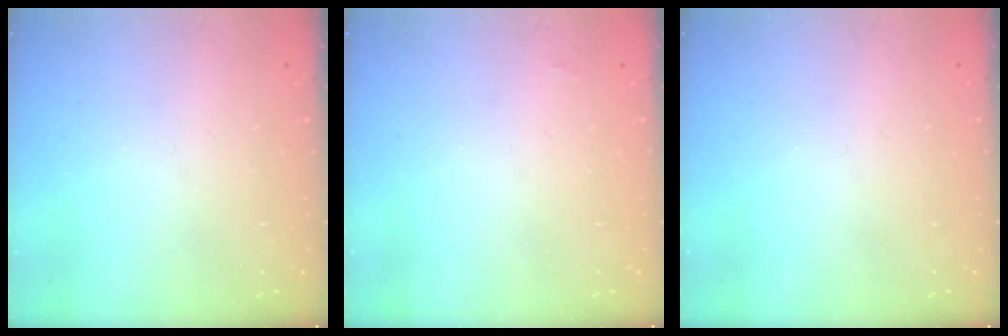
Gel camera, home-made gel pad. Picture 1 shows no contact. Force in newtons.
{"total": 1.3, "press": 1.3, "slide": 0.2}
{"total": 0.0}